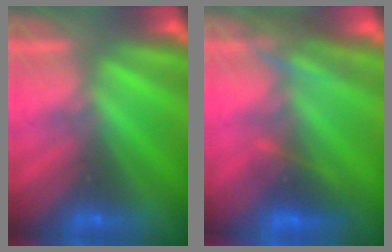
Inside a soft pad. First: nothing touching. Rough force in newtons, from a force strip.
{"total": 3.6}